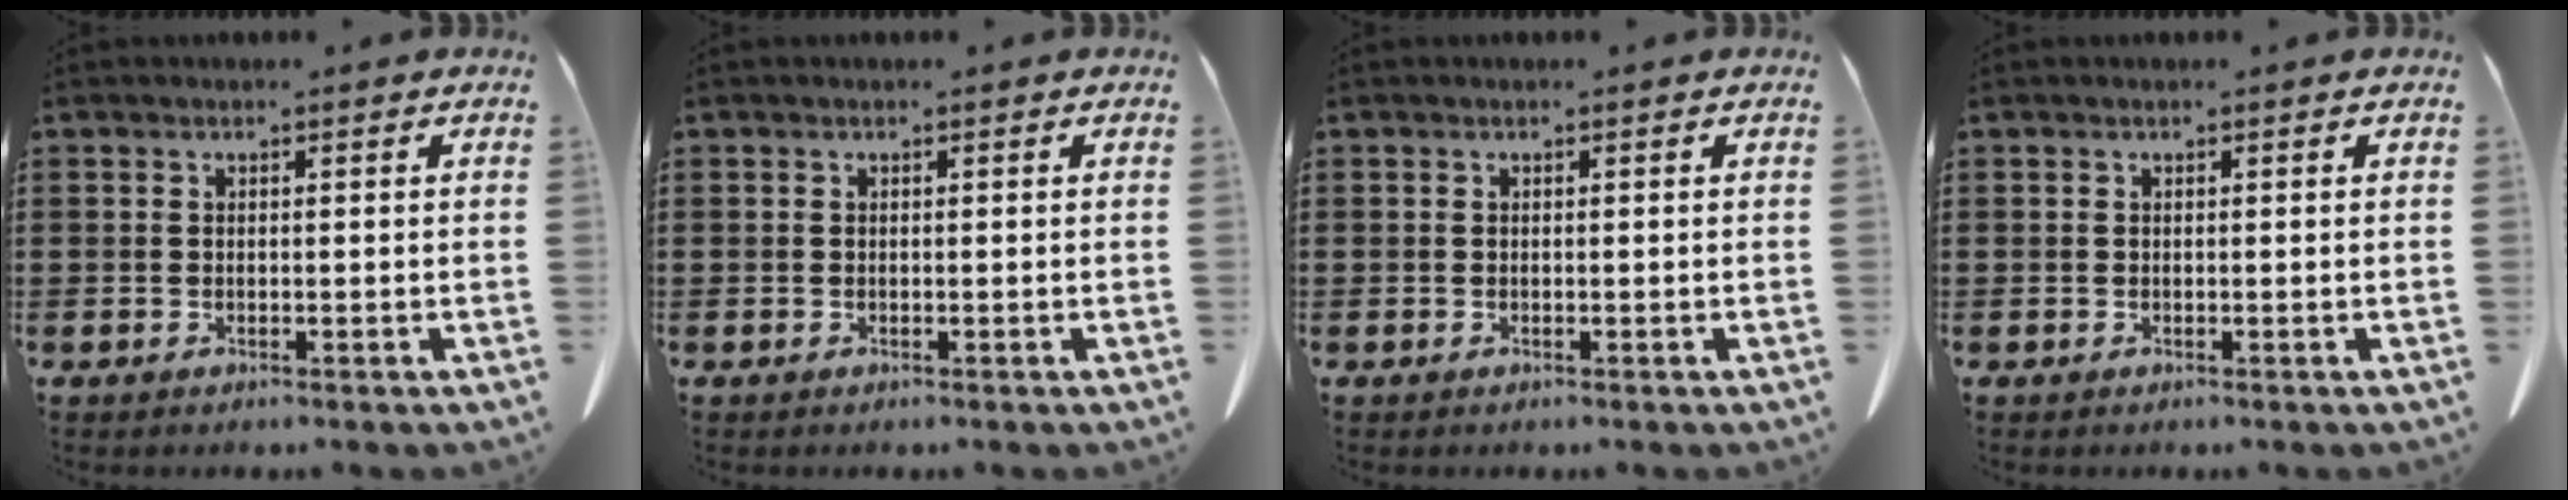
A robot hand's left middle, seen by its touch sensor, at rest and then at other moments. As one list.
[{"total": 0.0}, {"total": 0.0}, {"total": 0.0}]